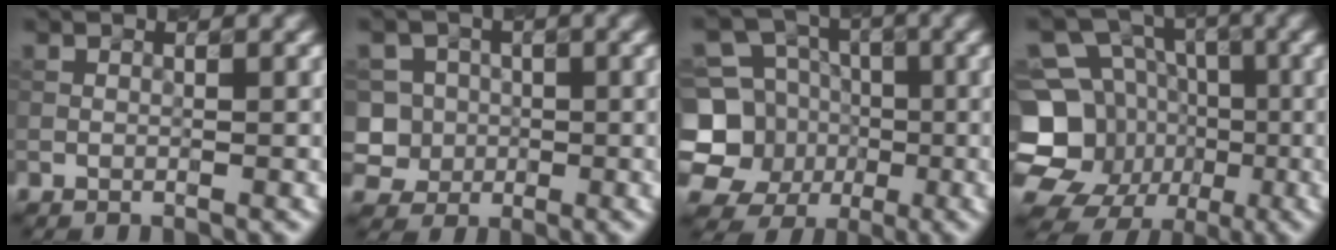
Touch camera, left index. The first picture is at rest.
{"total": 6.0, "force": [-0.7, 5.7, 1.7], "torque": [-0.027, 0.027, -0.030]}
{"total": 9.0, "force": [-1.7, 8.4, 2.8], "torque": [-0.069, 0.003, -0.061]}
{"total": 15.0, "force": [-4.1, 13.6, 5.0], "torque": [-0.135, -0.018, -0.084]}